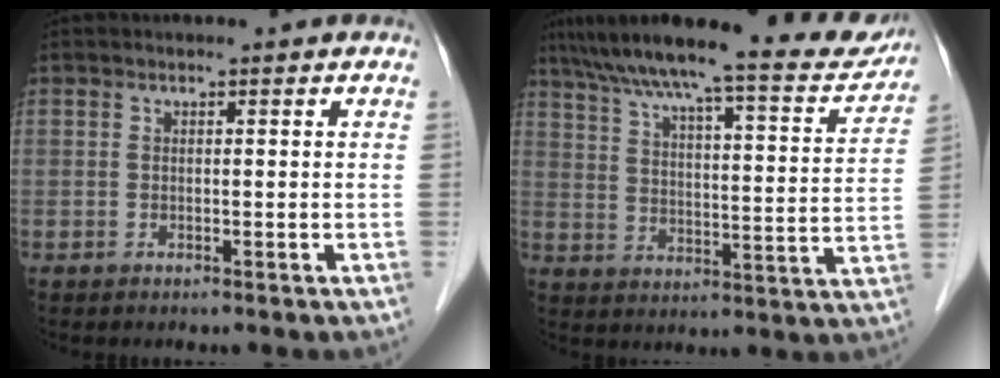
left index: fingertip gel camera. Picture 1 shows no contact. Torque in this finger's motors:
{"motor_torque": [0.67, -1.46, 0.87, 0.19]}